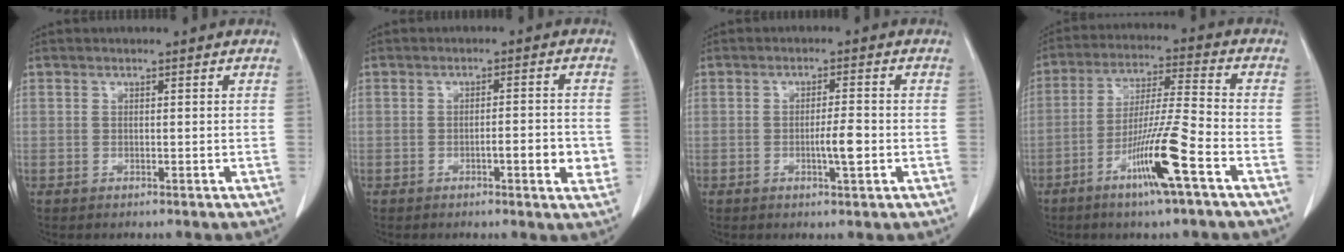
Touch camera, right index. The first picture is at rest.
{"total": 4.7, "force": [-1.3, 0.9, 4.4], "torque": [-0.060, 0.000, -0.017]}
{"total": 3.5, "force": [-0.9, 0.3, 3.4], "torque": [-0.057, -0.002, -0.014]}
{"total": 11.7, "force": [-5.8, -0.6, 10.1], "torque": [-0.189, -0.011, -0.109]}